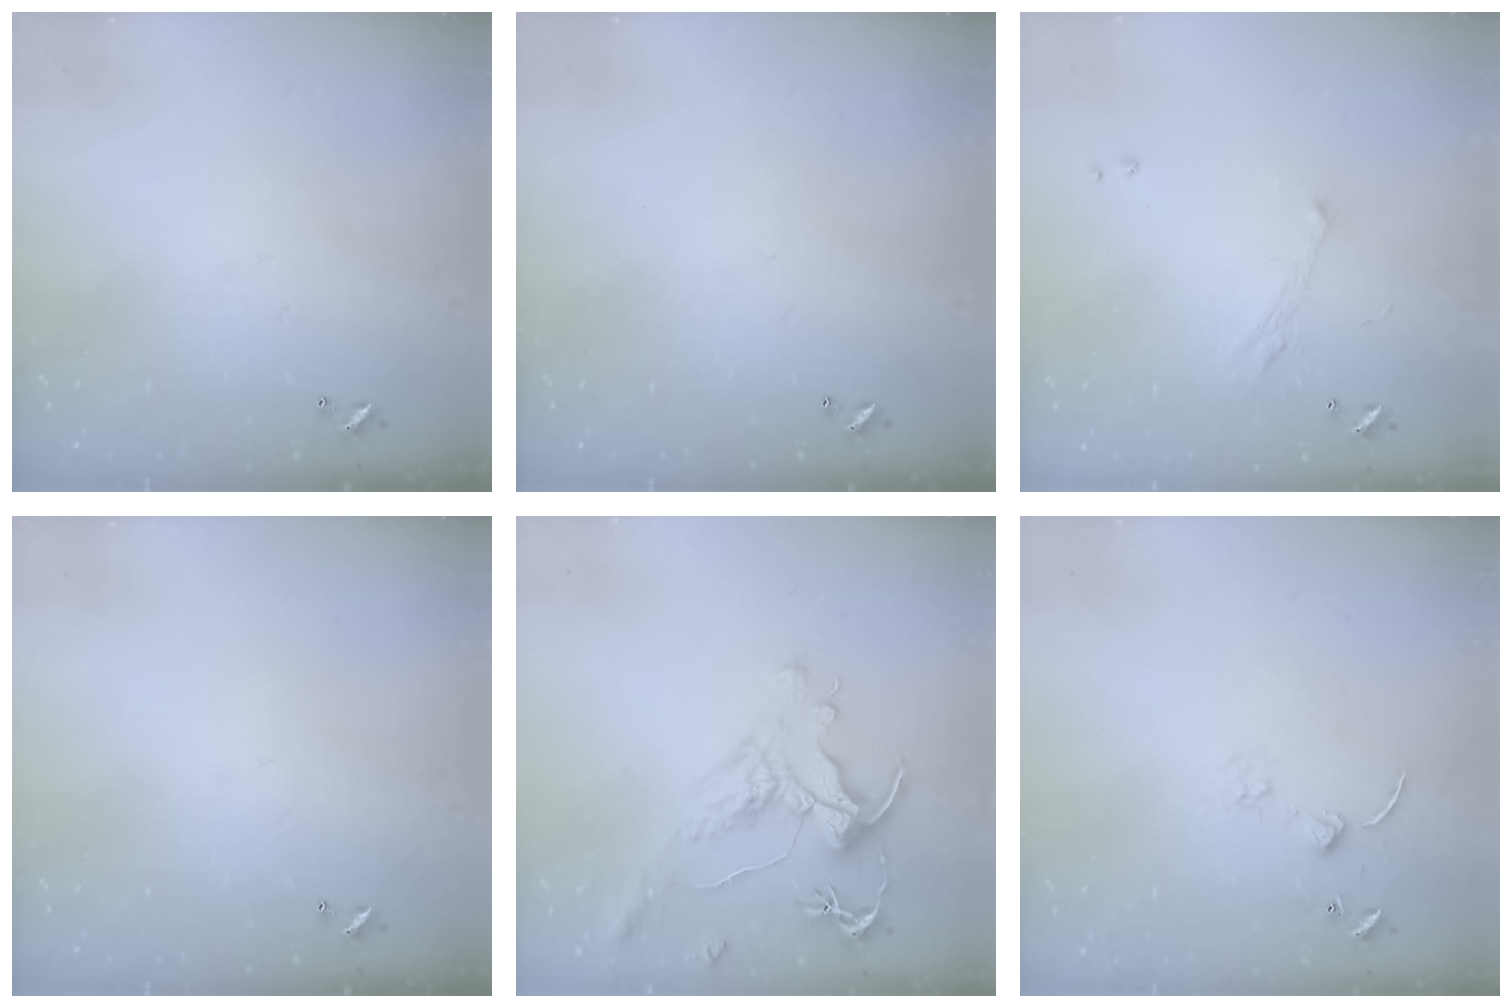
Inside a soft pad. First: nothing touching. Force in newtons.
{"total": 0.0}
{"total": 2.0, "press": 1.9, "slide": 0.7}
{"total": 0.0}
{"total": 1.6, "press": 1.0, "slide": 1.3}
{"total": 3.7, "press": 3.6, "slide": 0.5}